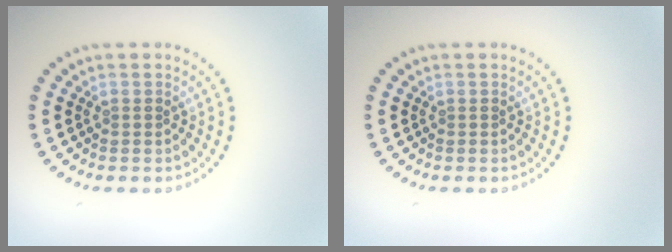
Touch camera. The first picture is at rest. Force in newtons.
{"total": 0.0}